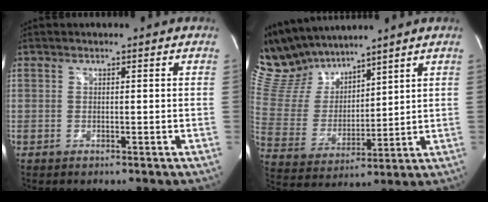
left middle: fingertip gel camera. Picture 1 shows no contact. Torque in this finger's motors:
{"motor_torque": [0.45, -1.29, -0.08, -0.08]}